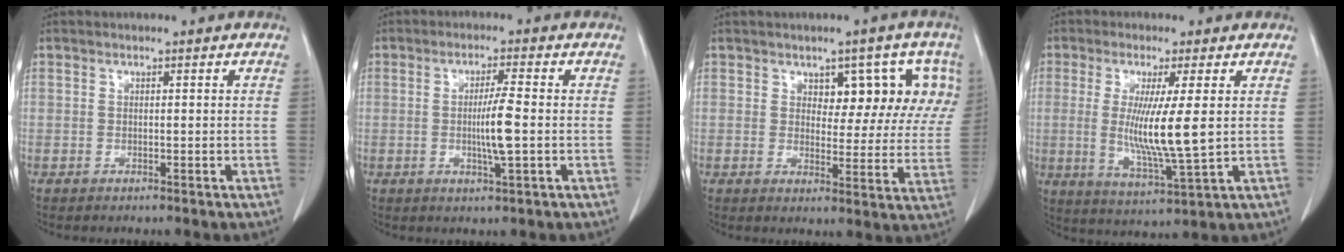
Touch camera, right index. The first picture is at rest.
{"total": 5.3, "force": [-0.6, -0.2, 5.2], "torque": [-0.091, -0.008, -0.013]}
{"total": 8.5, "force": [3.8, 4.7, 6.0], "torque": [-0.052, 0.020, 0.045]}
{"total": 10.2, "force": [0.6, -0.2, 10.2], "torque": [-0.204, -0.030, 0.010]}